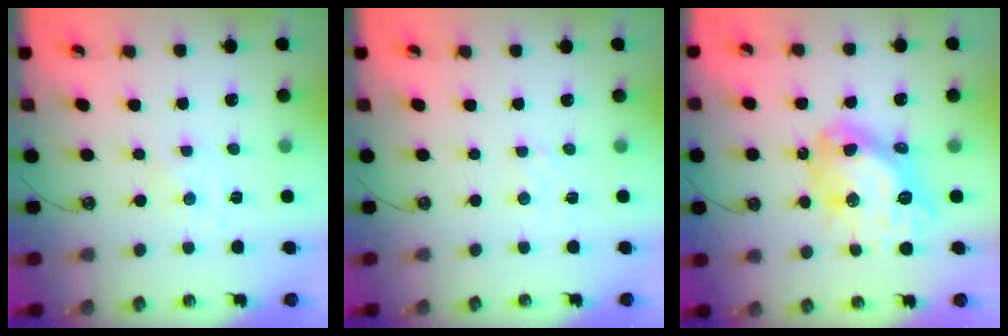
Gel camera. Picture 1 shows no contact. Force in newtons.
{"total": 1.5, "press": 1.4, "slide": 0.3}
{"total": 18.4, "press": 18.3, "slide": 1.9}